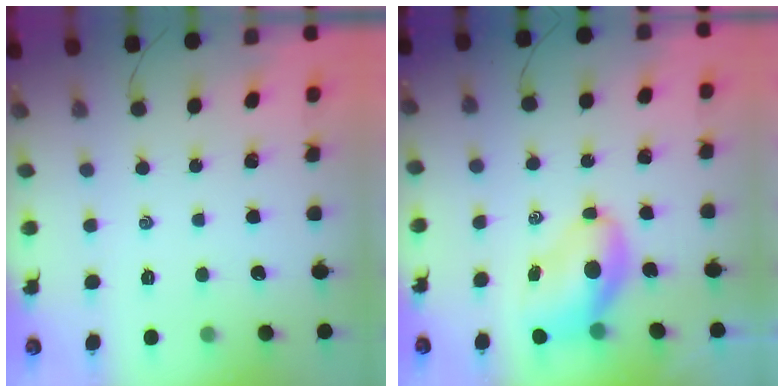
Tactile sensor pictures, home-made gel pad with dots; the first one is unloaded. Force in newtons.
{"total": 7.2, "press": 7.0, "slide": 1.5}